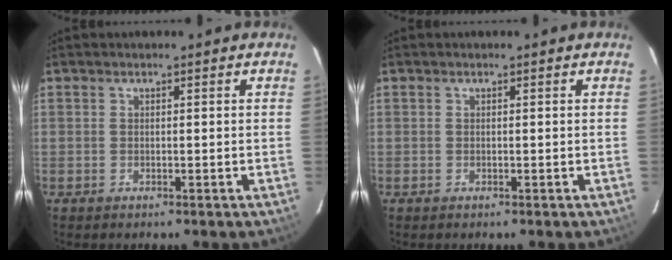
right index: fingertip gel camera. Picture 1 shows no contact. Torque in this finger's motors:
{"motor_torque": [0.08, 0.04, 0.00, 0.01]}